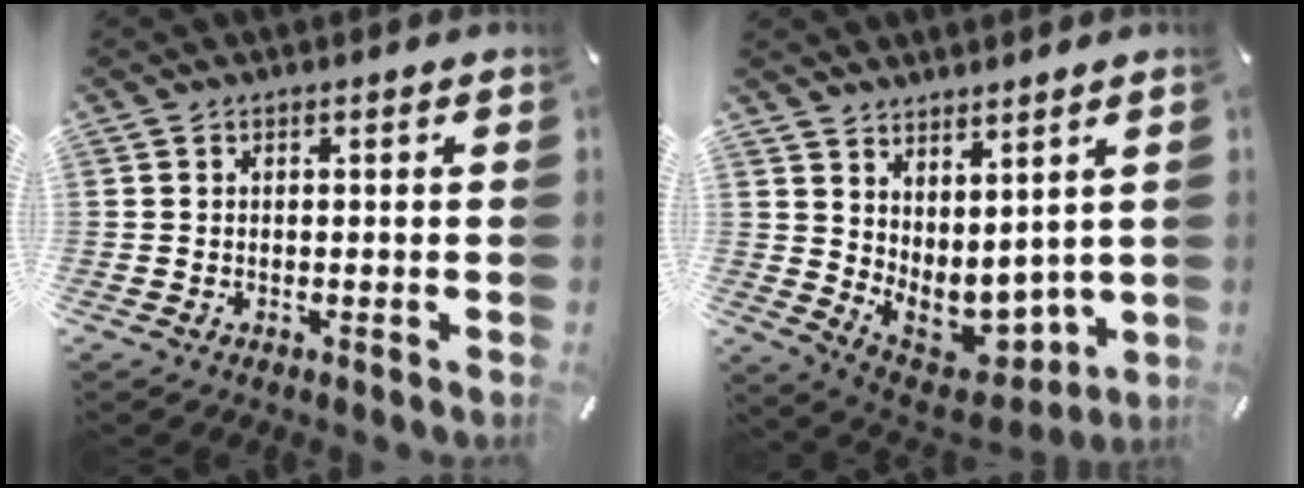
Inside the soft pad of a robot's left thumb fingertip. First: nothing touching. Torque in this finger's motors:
{"motor_torque": [1.01, 0.73, 0.42, -0.34, 0.06]}